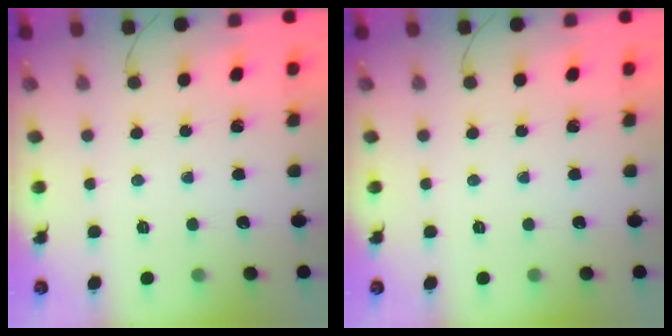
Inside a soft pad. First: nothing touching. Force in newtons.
{"total": 0.0}